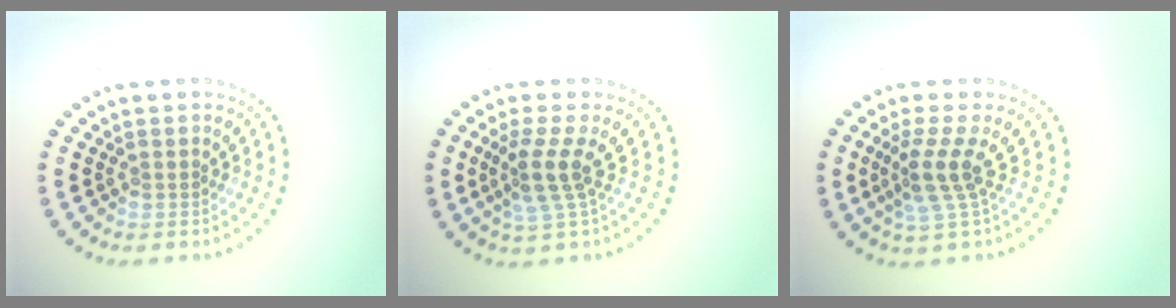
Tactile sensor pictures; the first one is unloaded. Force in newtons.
{"total": 2.9, "press": 2.0, "slide": 2.1}
{"total": 2.9, "press": 1.9, "slide": 2.2}